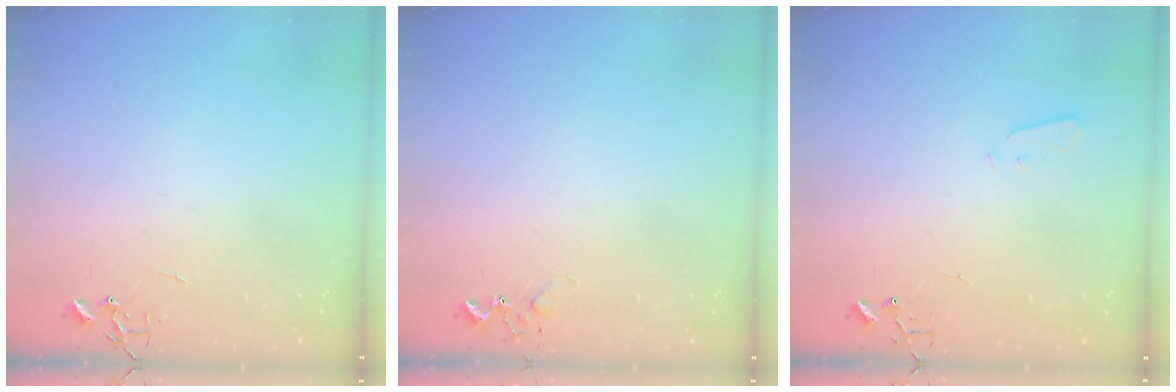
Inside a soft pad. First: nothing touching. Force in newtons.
{"total": 5.2, "press": 5.2, "slide": 0.6}
{"total": 2.5, "press": 2.5, "slide": 0.4}